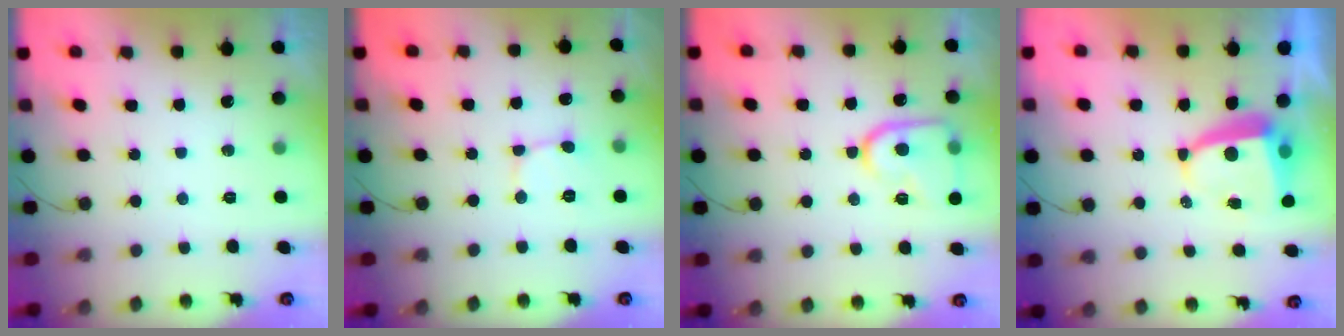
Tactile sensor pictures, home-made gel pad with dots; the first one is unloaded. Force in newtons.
{"total": 2.3, "press": 2.3, "slide": 0.2}
{"total": 13.9, "press": 13.8, "slide": 1.2}
{"total": 6.1, "press": 6.1, "slide": 0.6}